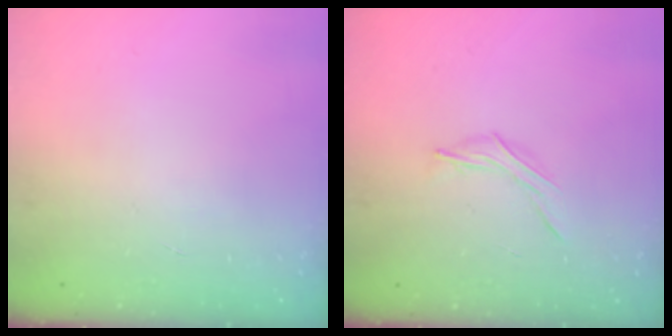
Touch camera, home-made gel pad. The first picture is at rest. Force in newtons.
{"total": 4.9, "press": 4.7, "slide": 1.4}